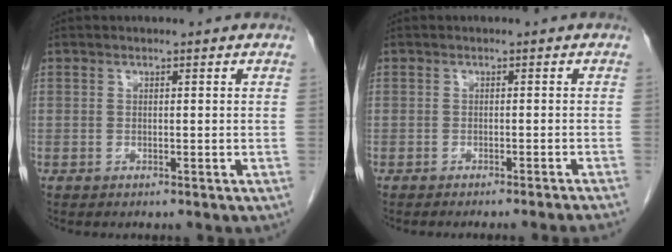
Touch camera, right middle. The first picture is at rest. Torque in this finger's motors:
{"motor_torque": [0.10, -0.02, 0.02, 0.01]}